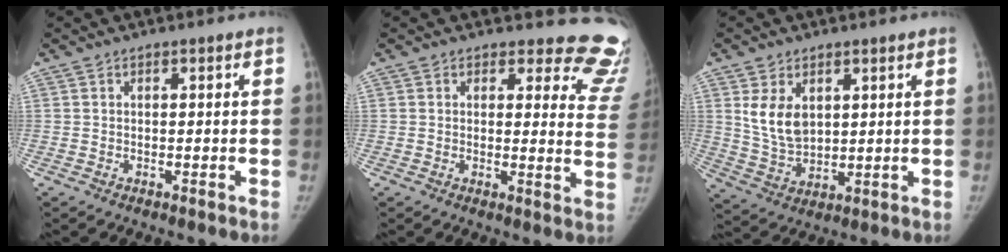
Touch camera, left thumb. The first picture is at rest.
{"total": 13.5, "force": [12.7, 4.5, 0.8], "torque": [0.055, -0.123, 0.094]}
{"total": 8.1, "force": [2.9, 5.2, 5.5], "torque": [-0.085, -0.018, 0.070]}